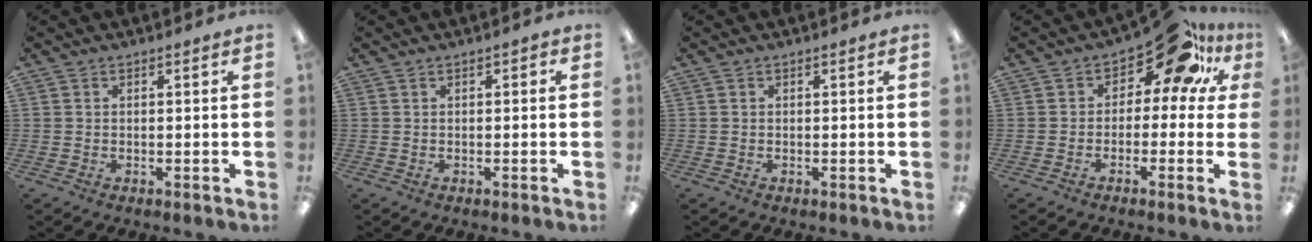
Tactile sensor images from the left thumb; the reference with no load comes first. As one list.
[{"total": 0.6, "force": [-0.2, 0.4, 0.4], "torque": [-0.007, 0.001, -0.004]}, {"total": 0.0}, {"total": 12.2, "force": [7.4, 5.8, 7.8], "torque": [-0.115, -0.053, 0.126]}]